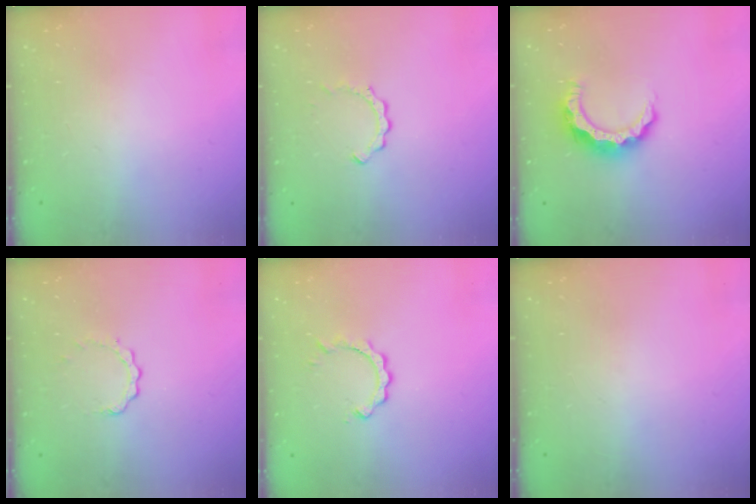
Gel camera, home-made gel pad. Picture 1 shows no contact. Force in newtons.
{"total": 2.0, "press": 2.0, "slide": 0.2}
{"total": 8.4, "press": 8.4, "slide": 0.1}
{"total": 2.7, "press": 2.7, "slide": 0.3}
{"total": 2.9, "press": 2.8, "slide": 0.3}
{"total": 0.0}